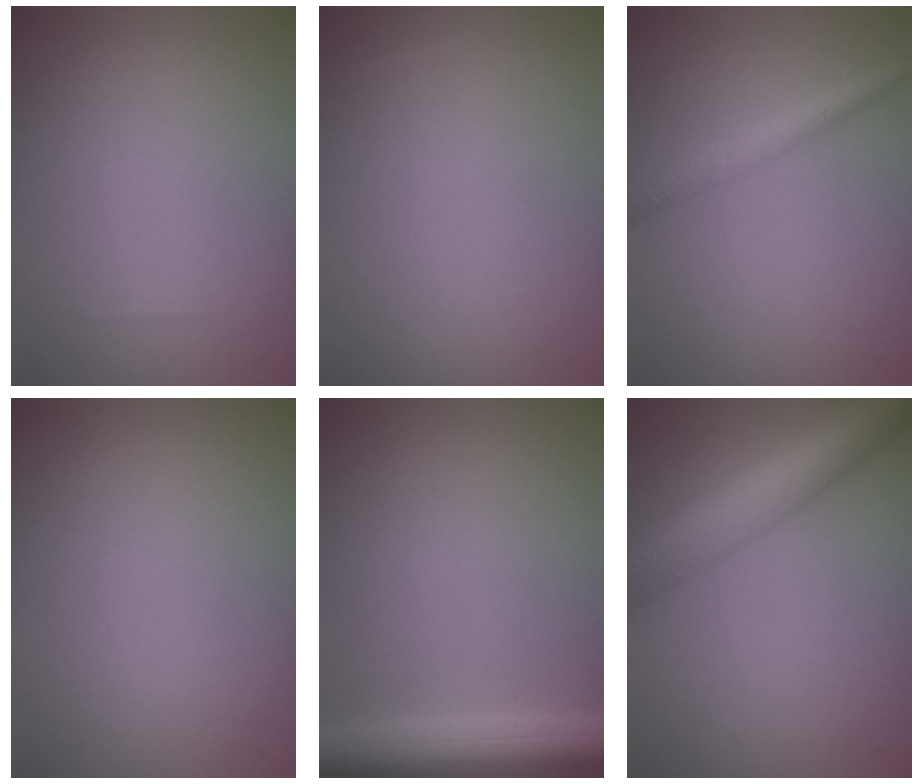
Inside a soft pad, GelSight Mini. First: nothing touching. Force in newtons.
{"total": 0.7, "press": 0.7, "slide": 0.0}
{"total": 2.2, "press": 2.2, "slide": 0.2}
{"total": 0.0}
{"total": 7.5, "press": 7.5, "slide": 0.4}
{"total": 8.0, "press": 8.0, "slide": 0.4}